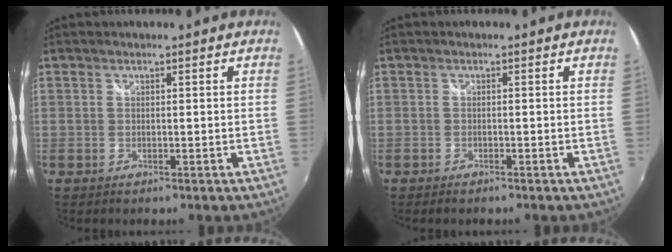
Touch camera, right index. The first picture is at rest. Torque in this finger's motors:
{"motor_torque": [0.46, 0.10, -0.01, 0.01]}